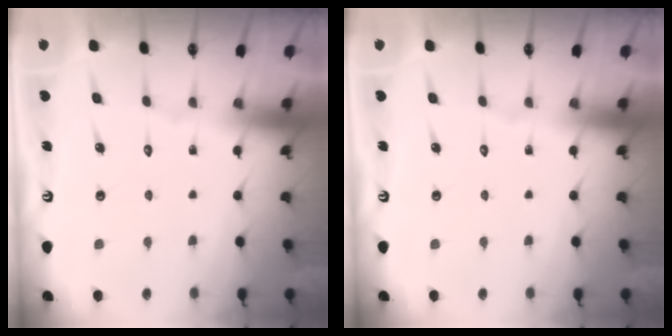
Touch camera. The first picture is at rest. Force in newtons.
{"total": 0.0}